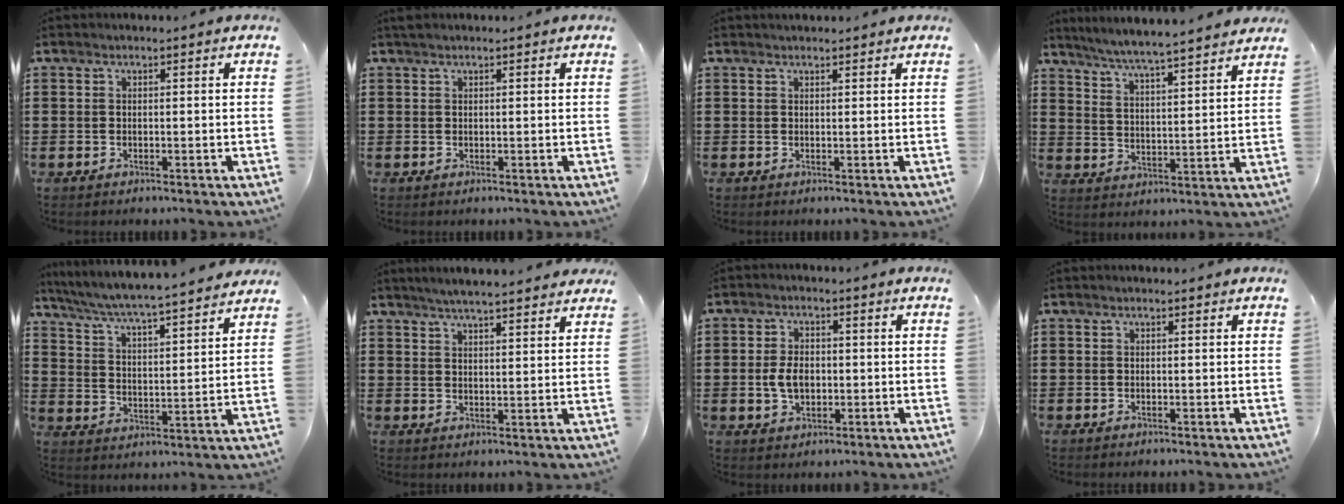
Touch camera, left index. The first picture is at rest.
{"total": 0.5, "force": [0.5, 0.1, 0.2], "torque": [-0.005, 0.002, 0.009]}
{"total": 0.9, "force": [0.9, 0.2, 0.0], "torque": [-0.002, 0.001, 0.017]}
{"total": 5.2, "force": [5.0, -0.7, 1.4], "torque": [-0.050, -0.035, 0.083]}
{"total": 4.7, "force": [4.4, -0.6, 1.5], "torque": [-0.051, -0.038, 0.066]}
{"total": 4.0, "force": [3.8, 0.0, 1.0], "torque": [-0.031, -0.012, 0.068]}
{"total": 4.6, "force": [-0.4, 3.0, 3.5], "torque": [-0.068, 0.002, -0.012]}
{"total": 0.0}